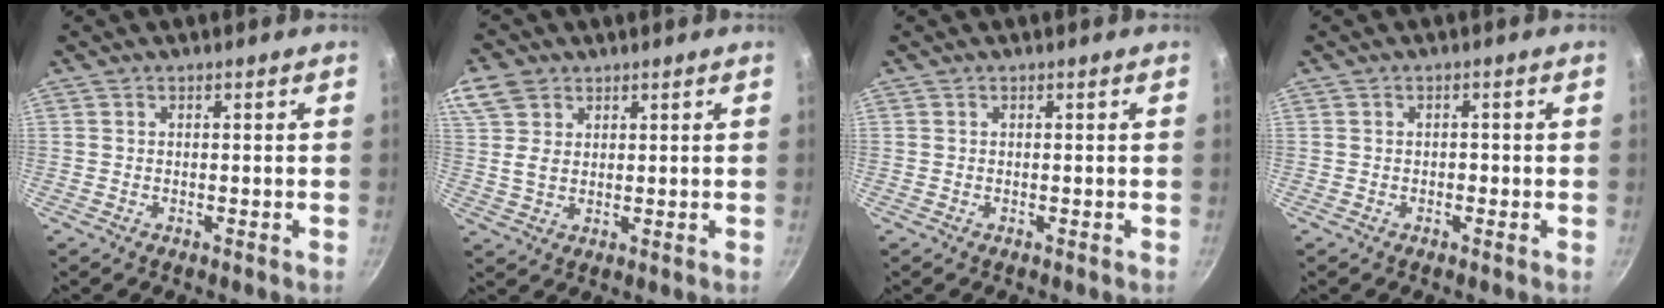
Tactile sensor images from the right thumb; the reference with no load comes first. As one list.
[{"total": 8.4, "force": [4.1, 5.9, 4.3], "torque": [-0.074, -0.006, 0.076]}, {"total": 0.0}, {"total": 0.9, "force": [-0.4, 0.7, 0.5], "torque": [-0.005, 0.005, -0.005]}]